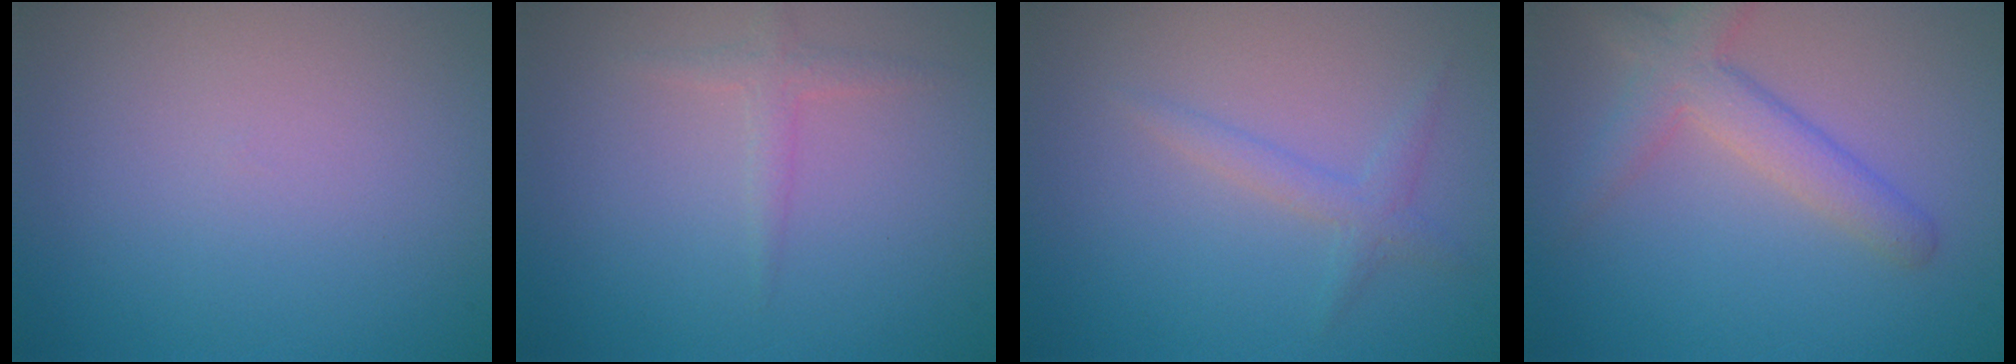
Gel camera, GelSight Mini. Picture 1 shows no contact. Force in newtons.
{"total": 1.3, "press": 1.3, "slide": 0.0}
{"total": 1.5, "press": 1.5, "slide": 0.1}
{"total": 3.8, "press": 3.8, "slide": 0.2}